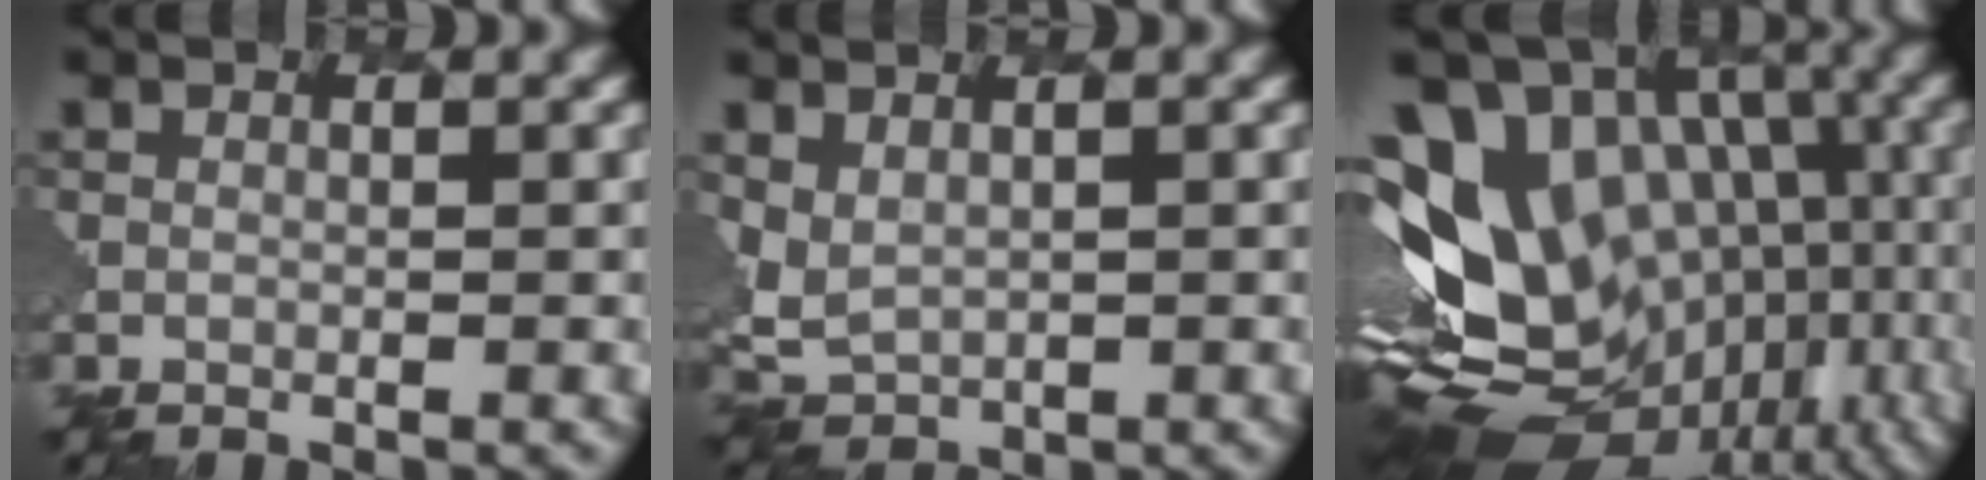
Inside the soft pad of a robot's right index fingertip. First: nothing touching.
{"total": 2.4, "force": [0.9, 1.8, 1.3], "torque": [-0.049, -0.008, 0.030]}
{"total": 16.2, "force": [-2.6, 11.9, 10.7], "torque": [-0.183, 0.009, 0.007]}